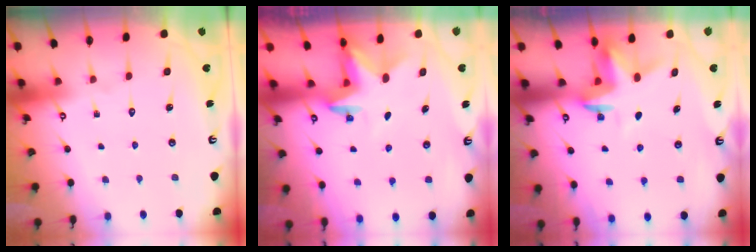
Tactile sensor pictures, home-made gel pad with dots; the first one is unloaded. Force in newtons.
{"total": 2.4, "press": 2.3, "slide": 0.4}
{"total": 3.4, "press": 3.4, "slide": 0.2}